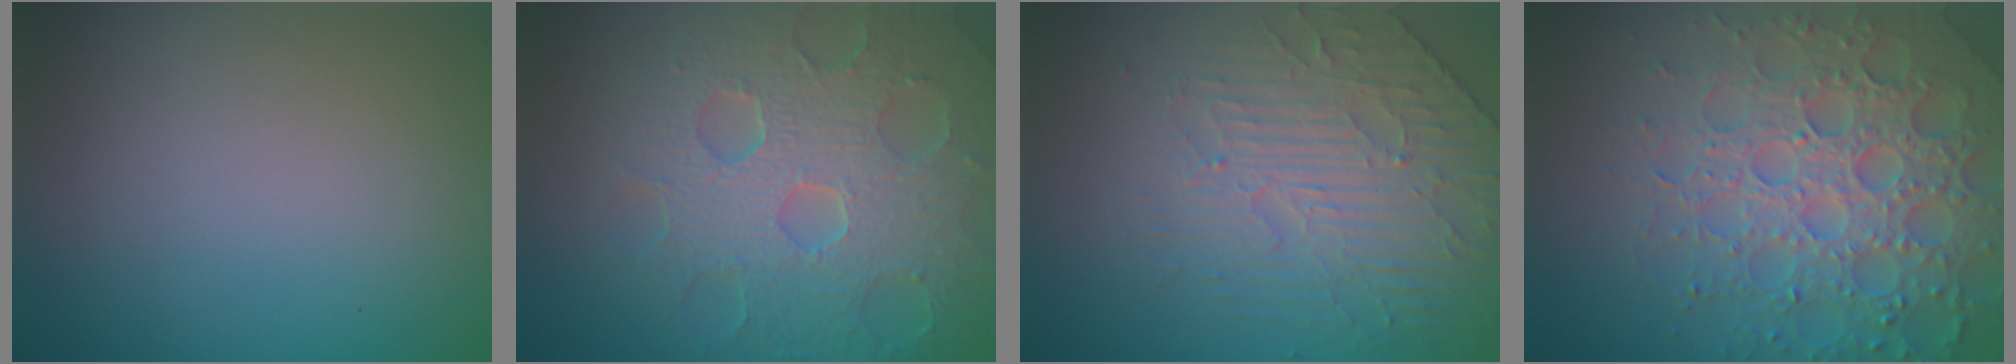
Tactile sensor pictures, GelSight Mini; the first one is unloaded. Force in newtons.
{"total": 8.6, "press": 6.1, "slide": 6.1}
{"total": 3.9, "press": 3.6, "slide": 1.6}
{"total": 7.3, "press": 7.2, "slide": 1.6}